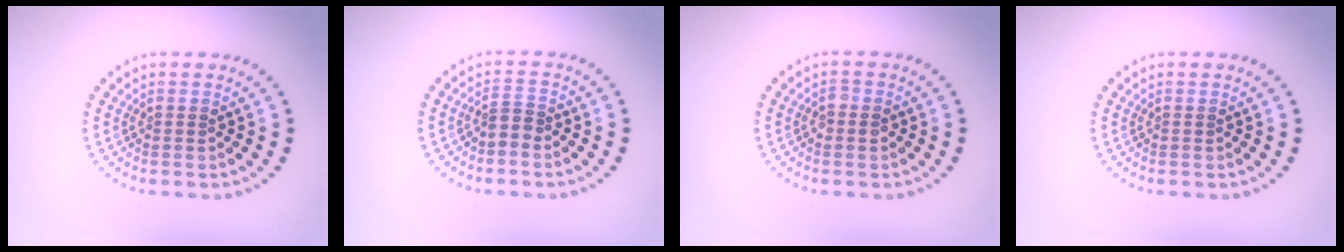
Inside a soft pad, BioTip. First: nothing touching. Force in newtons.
{"total": 1.5, "press": 0.9, "slide": 1.1}
{"total": 1.1, "press": 1.1, "slide": 0.2}
{"total": 0.0}